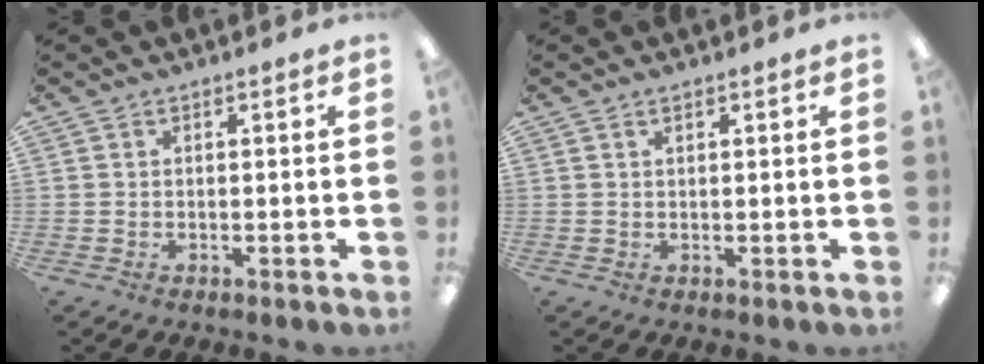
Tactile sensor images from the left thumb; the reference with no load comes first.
{"total": 0.7, "force": [0.5, 0.3, 0.4], "torque": [-0.010, 0.002, 0.009]}